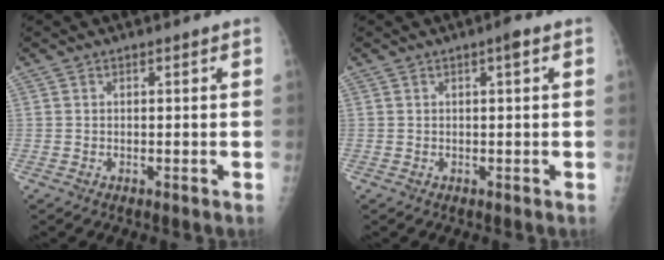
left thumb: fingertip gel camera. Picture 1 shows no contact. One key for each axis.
{"total": 1.6, "fx": 0.6, "fy": 0.2, "fz": 1.4, "tx": -0.027, "ty": 0.002, "tz": 0.006}